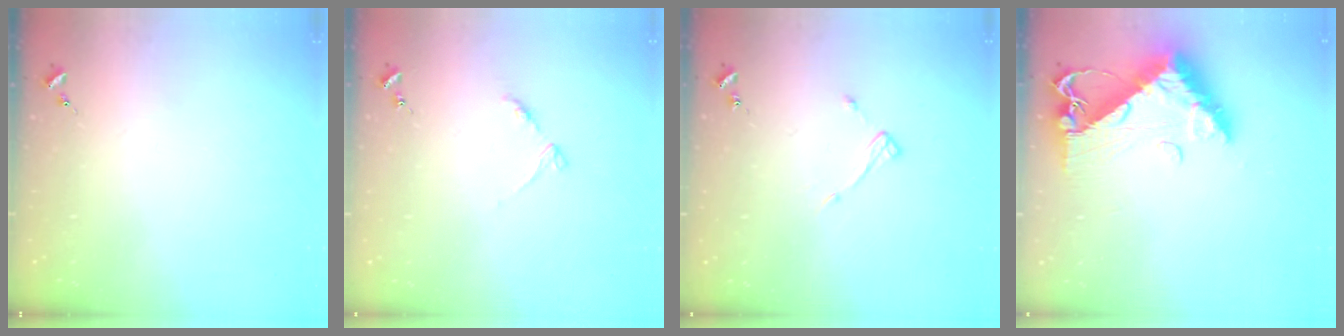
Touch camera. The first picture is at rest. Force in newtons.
{"total": 4.0, "press": 4.0, "slide": 0.6}
{"total": 7.1, "press": 7.1, "slide": 0.5}
{"total": 12.7, "press": 12.7, "slide": 1.3}